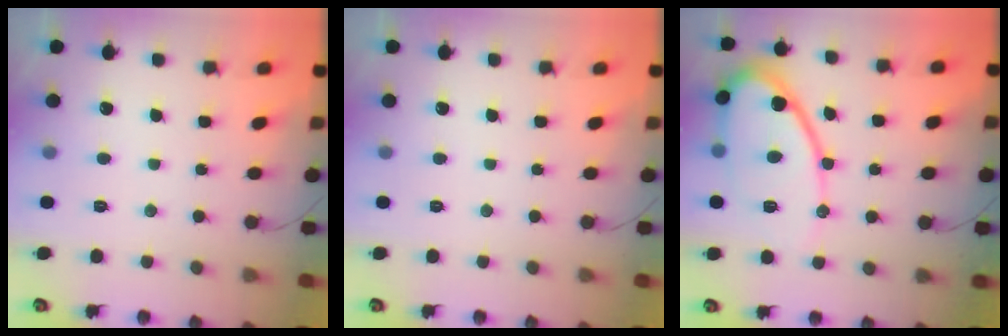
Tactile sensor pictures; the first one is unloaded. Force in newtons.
{"total": 0.0}
{"total": 12.9, "press": 12.8, "slide": 1.5}